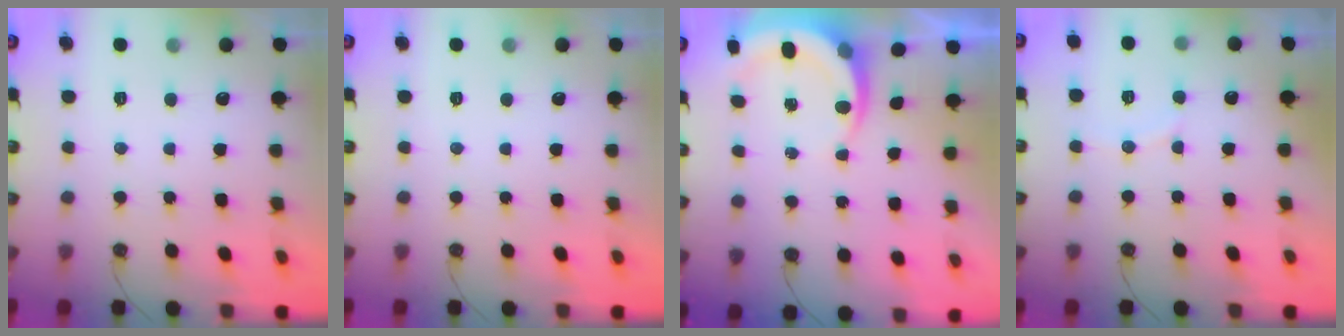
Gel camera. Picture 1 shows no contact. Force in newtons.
{"total": 0.0}
{"total": 6.2, "press": 6.1, "slide": 0.9}
{"total": 5.1, "press": 4.9, "slide": 1.2}